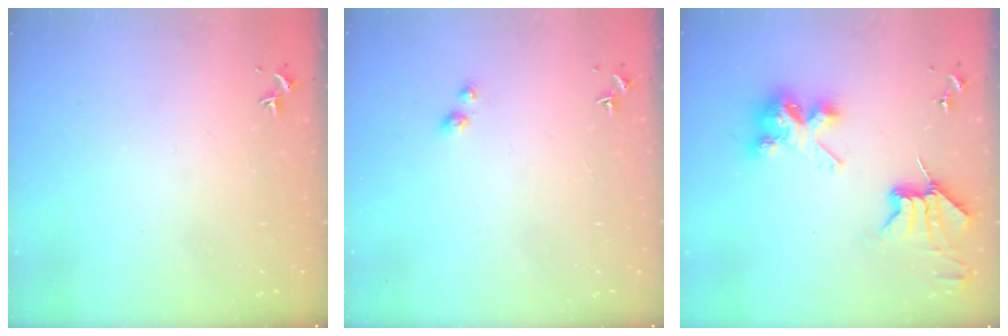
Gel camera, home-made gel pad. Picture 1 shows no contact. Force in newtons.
{"total": 3.0, "press": 3.0, "slide": 0.2}
{"total": 10.1, "press": 10.1, "slide": 0.4}